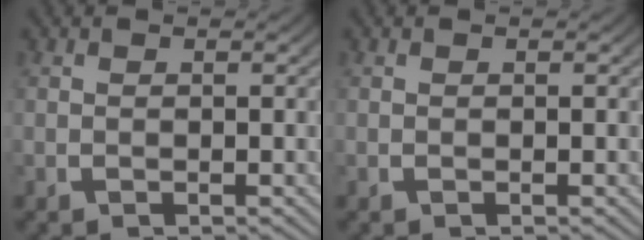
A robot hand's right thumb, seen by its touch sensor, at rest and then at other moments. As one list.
[{"total": 0.0}]